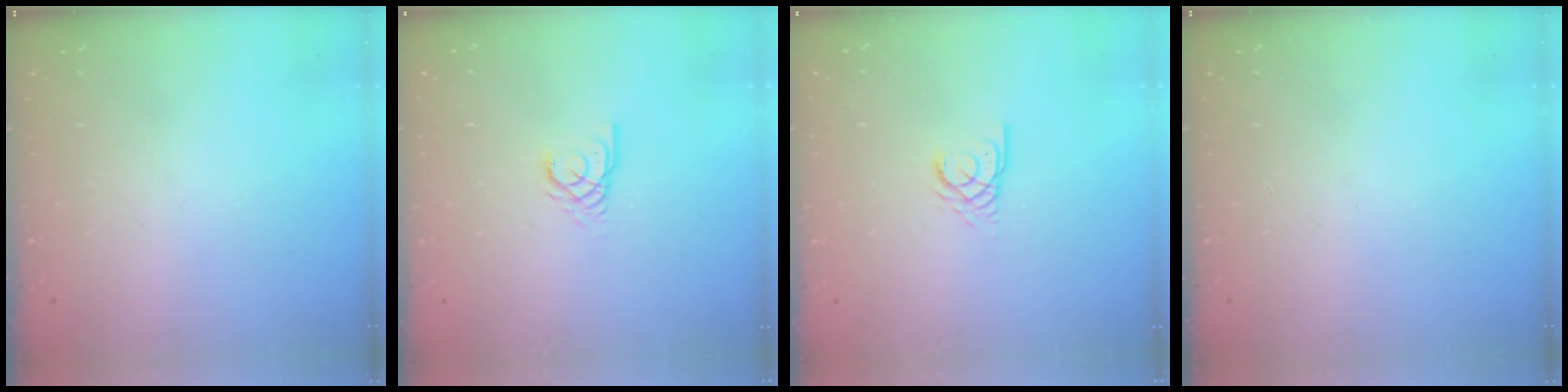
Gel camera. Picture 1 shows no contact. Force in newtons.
{"total": 2.9, "press": 2.9, "slide": 0.2}
{"total": 2.8, "press": 2.8, "slide": 0.1}
{"total": 0.0}